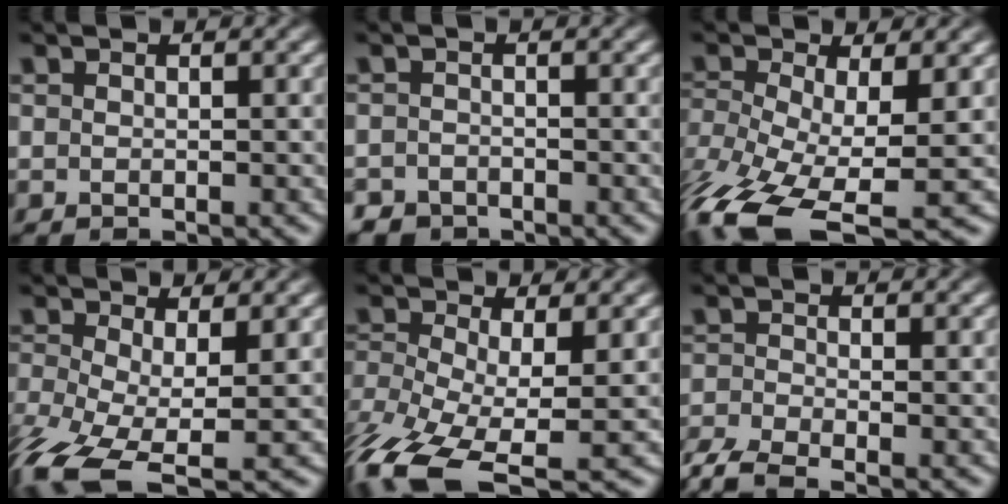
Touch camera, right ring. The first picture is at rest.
{"total": 2.8, "force": [-2.5, 1.2, -0.3], "torque": [0.005, -0.022, -0.037]}
{"total": 8.6, "force": [-5.3, 3.8, 5.5], "torque": [-0.138, -0.069, -0.055]}
{"total": 6.0, "force": [-3.3, 2.9, 4.0], "torque": [-0.111, -0.054, -0.029]}
{"total": 7.5, "force": [-4.3, 3.7, 4.9], "torque": [-0.130, -0.063, -0.043]}
{"total": 4.2, "force": [-3.5, 1.6, 1.7], "torque": [-0.031, -0.020, -0.050]}